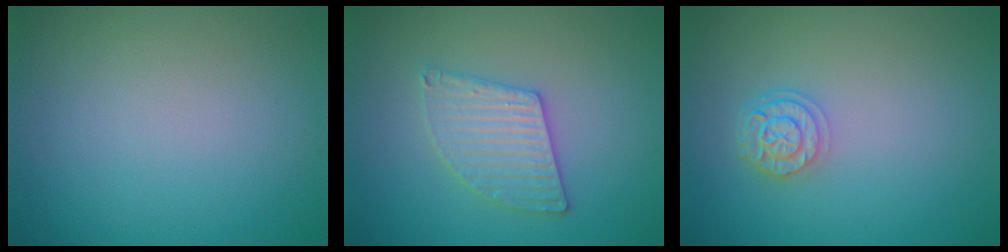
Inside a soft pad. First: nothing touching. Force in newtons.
{"total": 3.0, "press": 3.0, "slide": 0.2}
{"total": 2.3, "press": 1.9, "slide": 1.3}